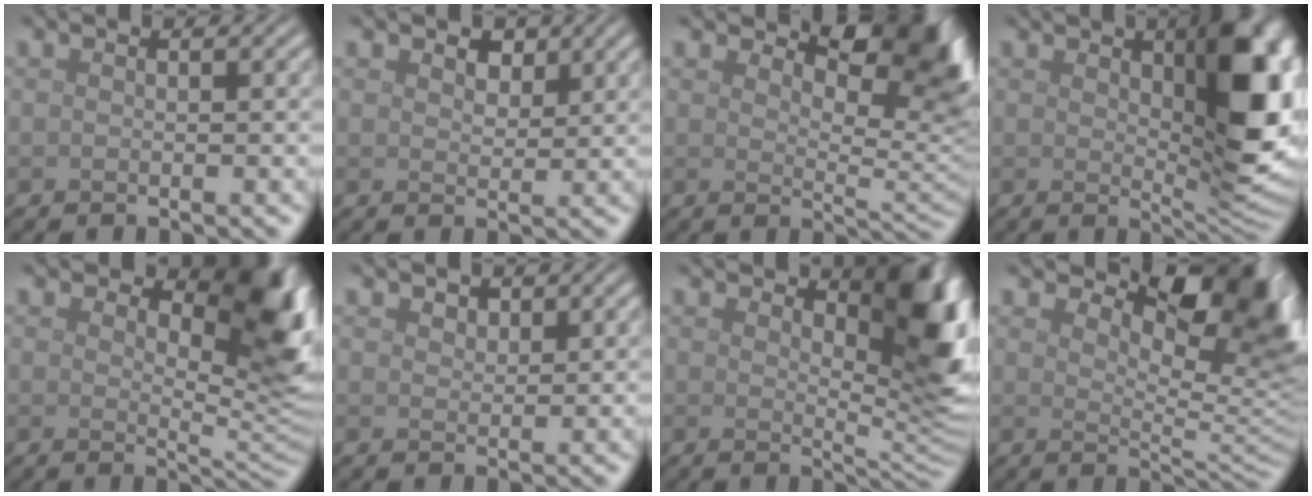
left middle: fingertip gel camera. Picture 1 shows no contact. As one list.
[{"total": 2.0, "force": [1.4, 1.2, 0.9], "torque": [-0.017, -0.006, 0.019]}, {"total": 6.7, "force": [4.1, 2.7, 4.6], "torque": [-0.055, -0.010, 0.058]}, {"total": 10.5, "force": [2.4, 4.5, 9.1], "torque": [-0.118, -0.007, 0.048]}, {"total": 7.3, "force": [3.4, 3.2, 5.7], "torque": [-0.072, -0.008, 0.045]}, {"total": 1.1, "force": [0.9, 0.7, 0.2], "torque": [-0.009, -0.002, 0.016]}, {"total": 6.9, "force": [3.0, 2.4, 5.7], "torque": [-0.071, -0.011, 0.044]}, {"total": 10.9, "force": [6.1, 4.5, 7.8], "torque": [-0.104, 0.000, 0.099]}]